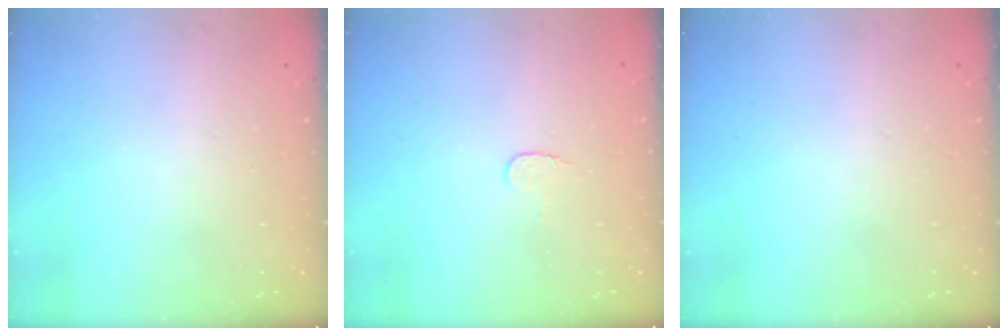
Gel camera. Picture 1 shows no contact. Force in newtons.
{"total": 4.3, "press": 4.3, "slide": 0.3}
{"total": 0.0}